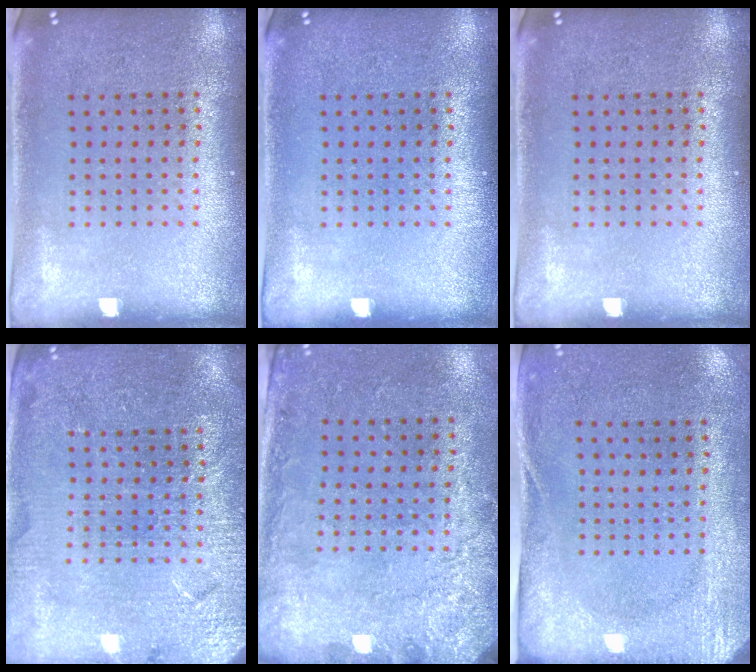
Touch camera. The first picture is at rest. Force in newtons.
{"total": 0.0}
{"total": 0.0}
{"total": 3.5, "press": 3.4, "slide": 0.7}
{"total": 2.7, "press": 2.0, "slide": 1.9}
{"total": 2.7, "press": 2.1, "slide": 1.7}